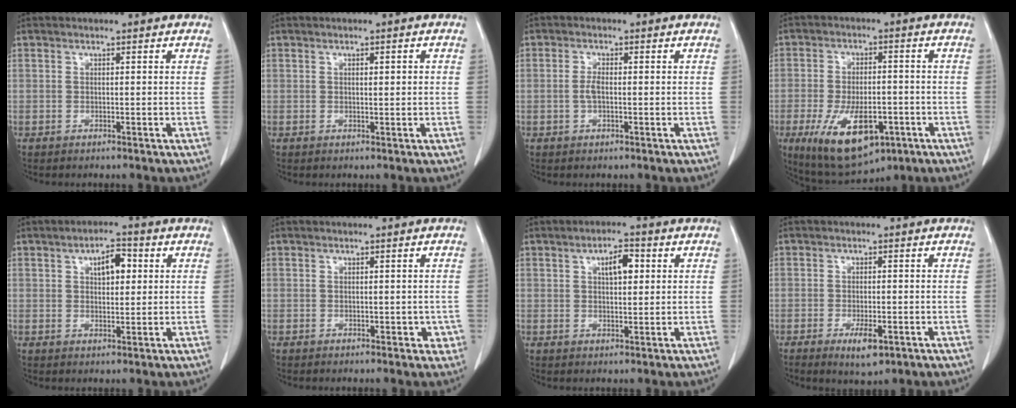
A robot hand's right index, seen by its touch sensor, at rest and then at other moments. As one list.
[{"total": 1.5, "force": [0.3, 0.3, 1.4], "torque": [-0.023, 0.002, 0.006]}, {"total": 1.8, "force": [-0.3, 0.5, 1.7], "torque": [-0.042, 0.001, -0.008]}, {"total": 13.2, "force": [-5.8, 5.7, 10.5], "torque": [-0.187, -0.012, -0.080]}, {"total": 4.9, "force": [1.6, 2.2, 4.1], "torque": [-0.063, 0.009, 0.024]}, {"total": 2.4, "force": [-0.5, 1.6, 1.7], "torque": [-0.008, 0.005, -0.003]}, {"total": 4.3, "force": [1.4, 1.6, 3.8], "torque": [-0.061, 0.006, 0.022]}, {"total": 4.0, "force": [-2.0, 1.3, 3.3], "torque": [-0.053, -0.003, -0.024]}]